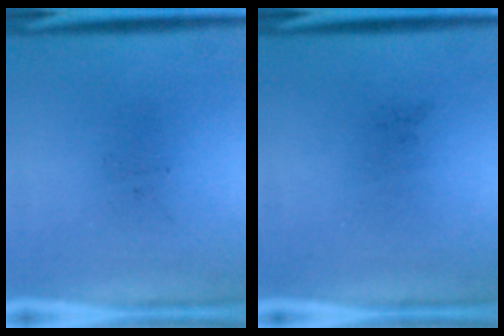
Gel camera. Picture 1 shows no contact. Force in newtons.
{"total": 0.0}